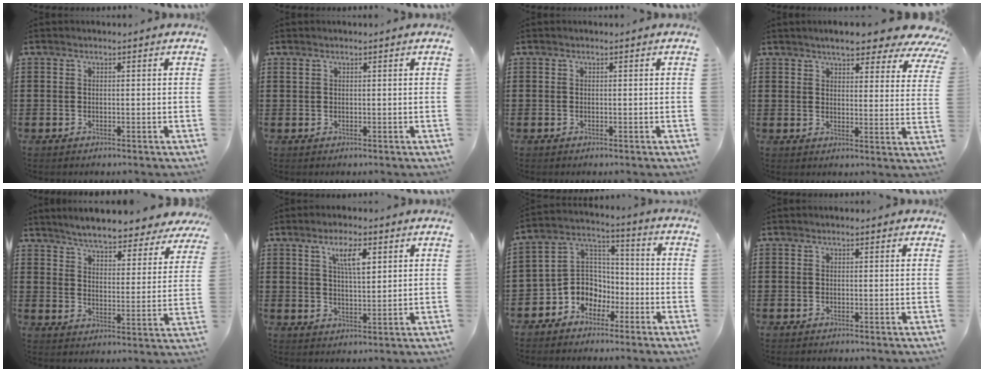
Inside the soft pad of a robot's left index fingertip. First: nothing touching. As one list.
[{"total": 0.6, "force": [0.4, 0.4, 0.2], "torque": [-0.007, 0.003, 0.008]}, {"total": 0.0}, {"total": 6.5, "force": [5.5, 1.0, 3.4], "torque": [-0.068, -0.026, 0.093]}, {"total": 5.4, "force": [5.2, 0.0, 1.3], "torque": [-0.051, -0.038, 0.088]}, {"total": 5.7, "force": [2.9, 1.9, 4.5], "torque": [-0.082, 0.002, 0.046]}, {"total": 6.4, "force": [-3.3, 5.5, 0.4], "torque": [-0.035, 0.007, -0.068]}, {"total": 0.5, "force": [0.3, 0.2, 0.3], "torque": [-0.007, 0.003, 0.006]}]